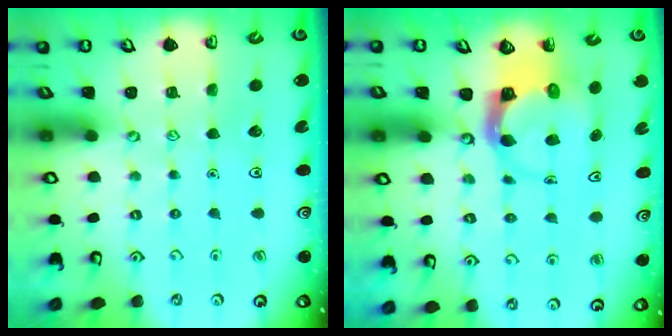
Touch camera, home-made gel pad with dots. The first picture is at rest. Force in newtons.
{"total": 5.6, "press": 5.6, "slide": 0.8}